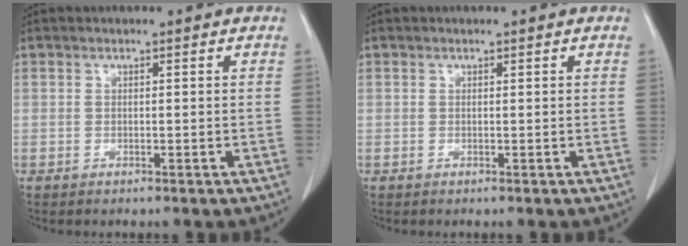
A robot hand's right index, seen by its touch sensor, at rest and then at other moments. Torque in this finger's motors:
{"motor_torque": [-0.06, 0.02, -0.02, -0.01]}